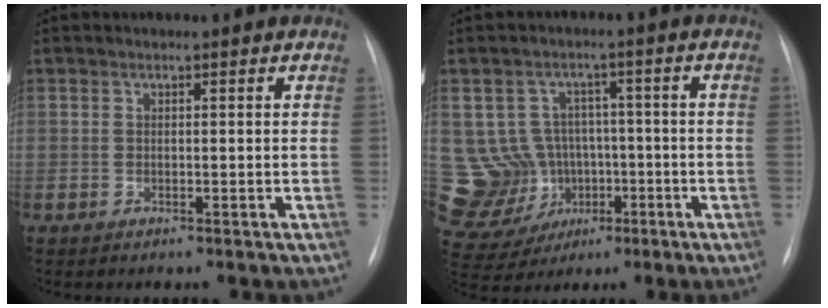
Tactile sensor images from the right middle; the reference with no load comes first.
{"total": 12.6, "force": [-1.5, 12.1, 3.2], "torque": [-0.089, 0.043, 0.000]}